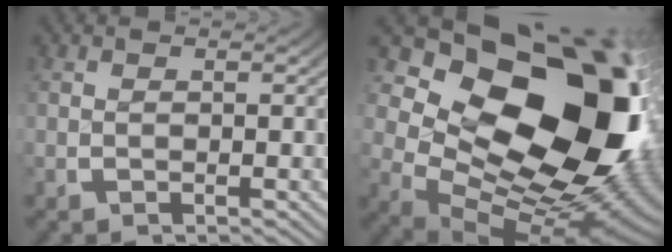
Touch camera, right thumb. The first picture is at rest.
{"total": 27.0, "force": [-1.5, 17.9, 20.2], "torque": [-0.329, -0.079, -0.001]}